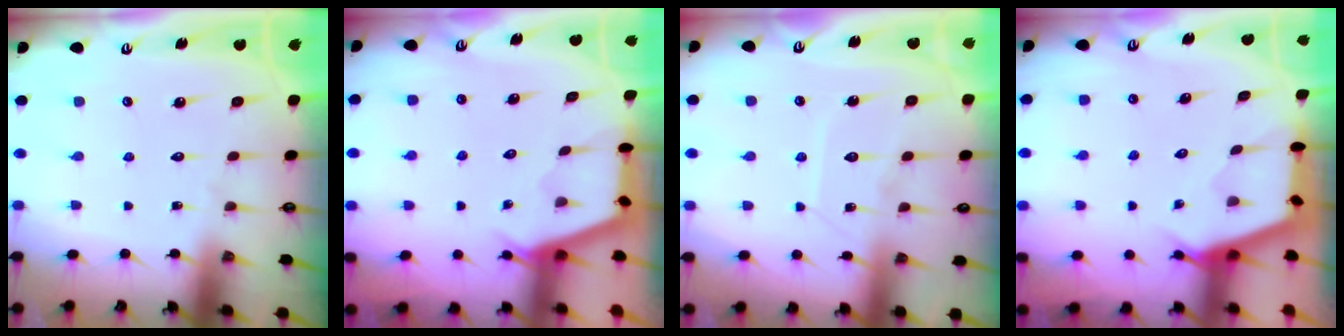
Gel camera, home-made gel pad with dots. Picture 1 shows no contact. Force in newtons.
{"total": 2.8, "press": 2.8, "slide": 0.3}
{"total": 8.0, "press": 8.0, "slide": 0.7}
{"total": 2.7, "press": 2.7, "slide": 0.4}